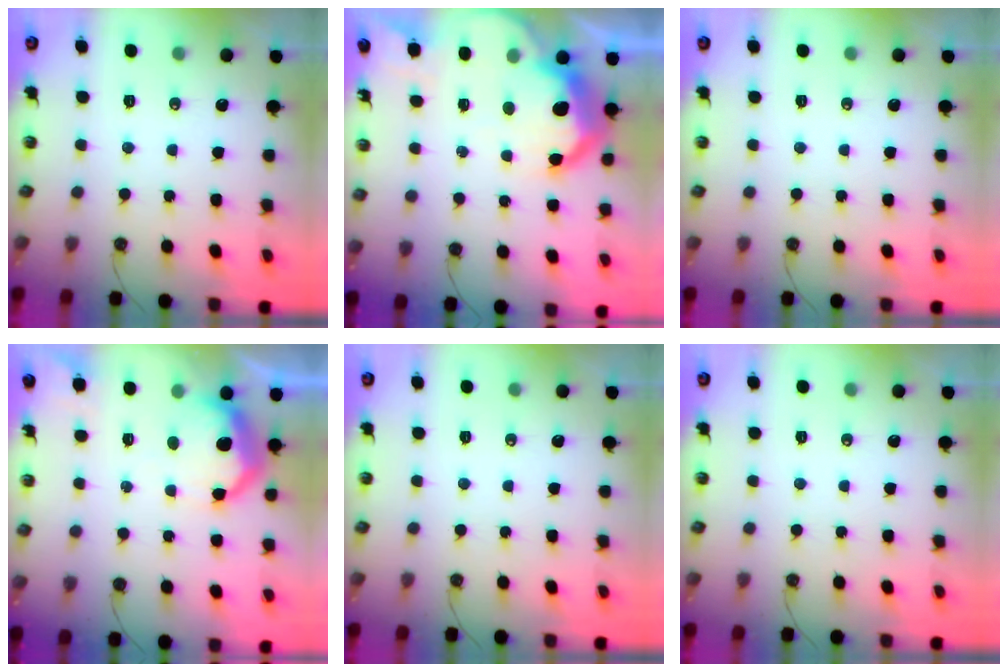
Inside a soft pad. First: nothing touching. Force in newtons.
{"total": 17.7, "press": 17.7, "slide": 1.1}
{"total": 0.0}
{"total": 11.3, "press": 11.2, "slide": 0.7}
{"total": 0.0}
{"total": 0.0}